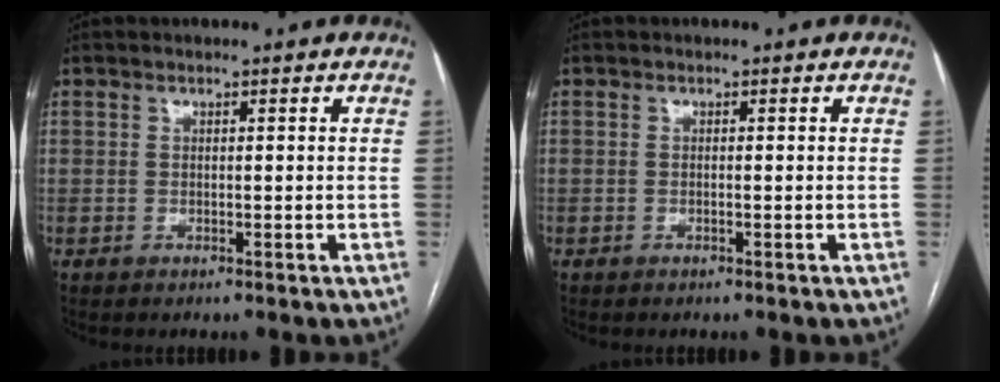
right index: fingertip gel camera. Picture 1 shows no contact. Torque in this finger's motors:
{"motor_torque": [0.17, 0.11, 0.05, 0.01]}